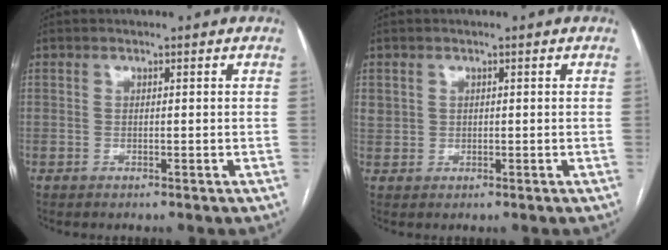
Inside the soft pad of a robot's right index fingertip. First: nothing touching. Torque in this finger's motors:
{"motor_torque": [-0.07, 0.08, 0.02, 0.03]}